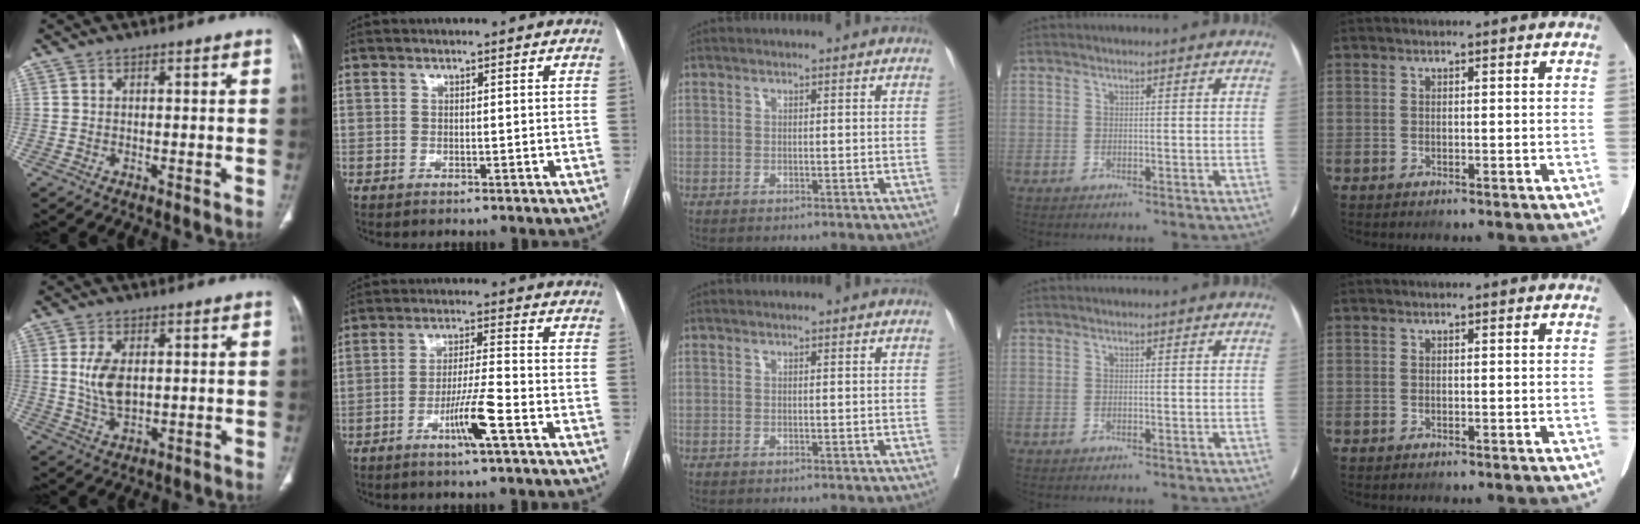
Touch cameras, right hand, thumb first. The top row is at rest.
{"thumb": {"total": 6.7, "force": [1.0, 3.8, 5.5], "torque": [-0.107, -0.007, 0.023]}, "index": {"total": 6.7, "force": [-3.3, -0.4, 5.8], "torque": [-0.110, -0.004, -0.060]}}